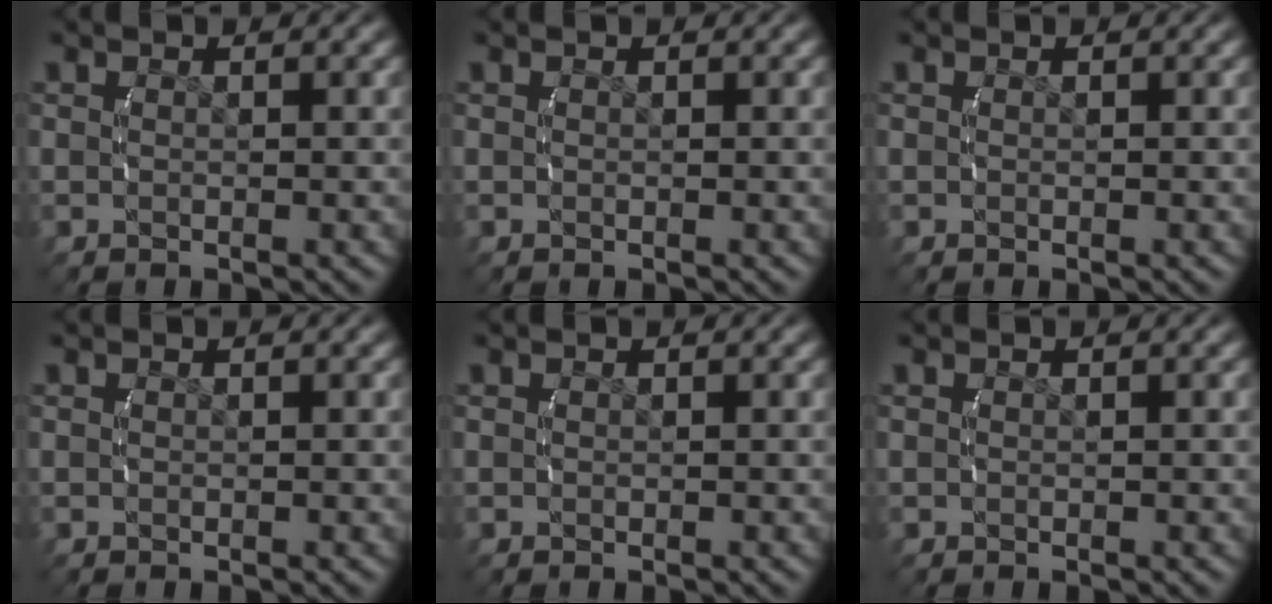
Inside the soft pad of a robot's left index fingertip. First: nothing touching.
{"total": 0.0}
{"total": 0.0}
{"total": 0.0}
{"total": 0.0}
{"total": 0.0}